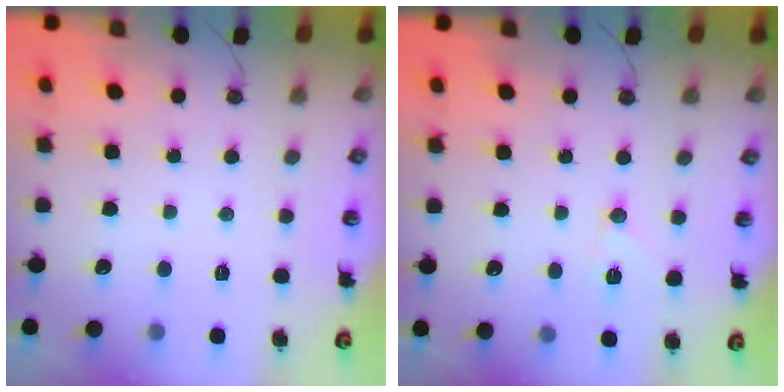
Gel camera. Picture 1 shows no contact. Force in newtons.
{"total": 7.0, "press": 6.9, "slide": 1.1}